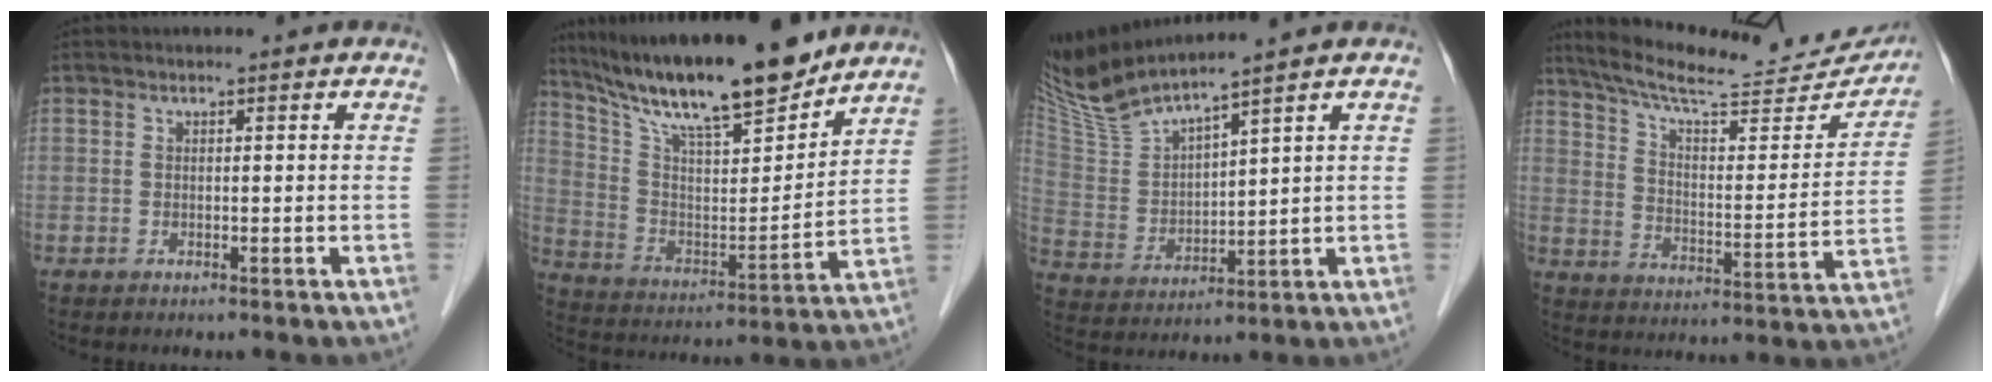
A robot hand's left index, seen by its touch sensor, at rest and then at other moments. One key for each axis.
{"total": 19.8, "fx": 16.7, "fy": 2.3, "fz": 10.4, "tx": -0.181, "ty": -0.001, "tz": 0.291}
{"total": 10.5, "fx": 9.4, "fy": -1.1, "fz": 4.7, "tx": -0.110, "ty": 0.004, "tz": 0.194}
{"total": 23.0, "fx": 21.3, "fy": 3.4, "fz": 8.2, "tx": -0.130, "ty": -0.032, "tz": 0.293}